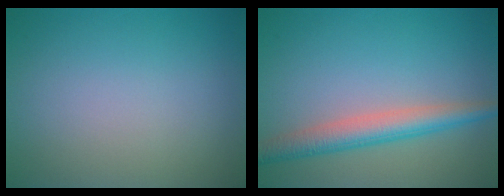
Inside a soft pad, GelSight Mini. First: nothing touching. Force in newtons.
{"total": 4.0, "press": 4.0, "slide": 0.2}